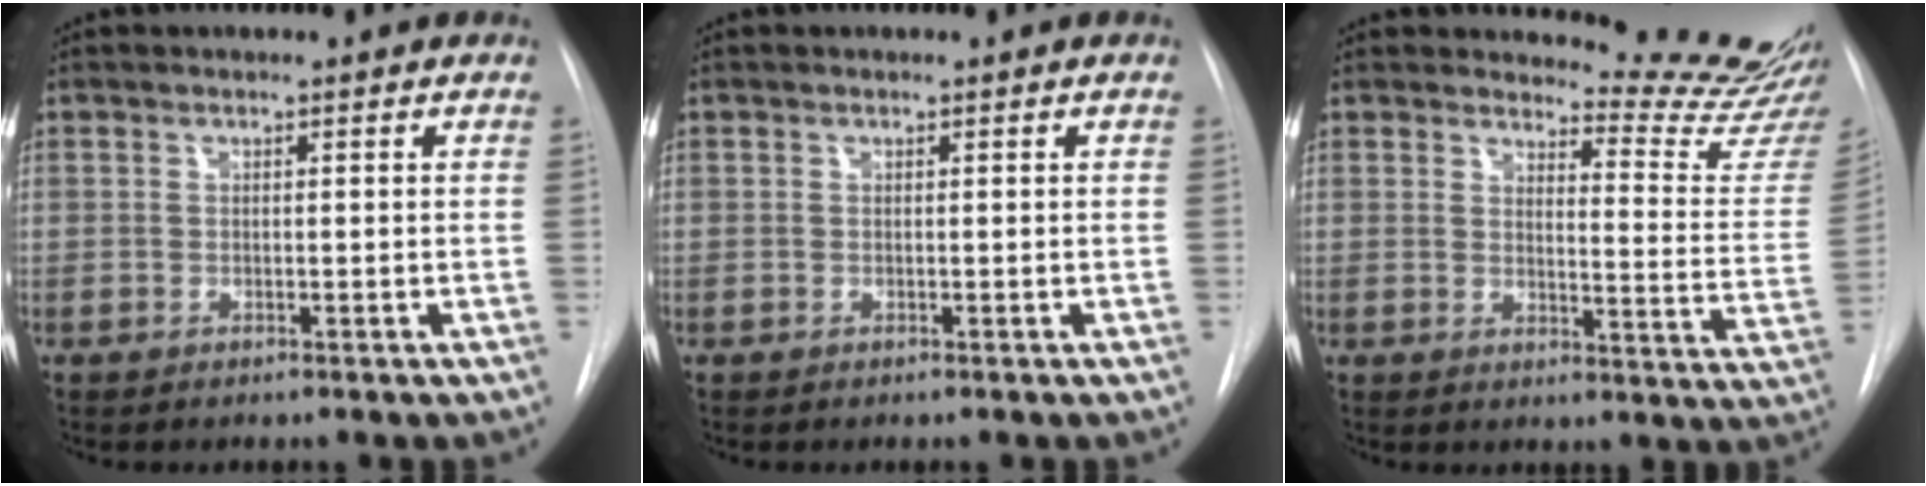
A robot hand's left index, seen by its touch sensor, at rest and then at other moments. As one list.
[{"total": 0.0}, {"total": 13.1, "force": [13.0, -0.5, 1.4], "torque": [-0.004, -0.143, 0.128]}]